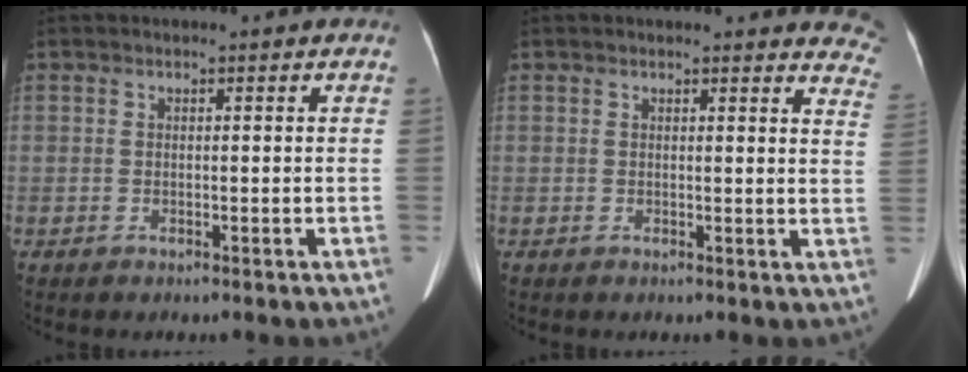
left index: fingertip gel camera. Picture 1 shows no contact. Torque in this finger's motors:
{"motor_torque": [0.19, -0.41, 0.03, 0.00]}